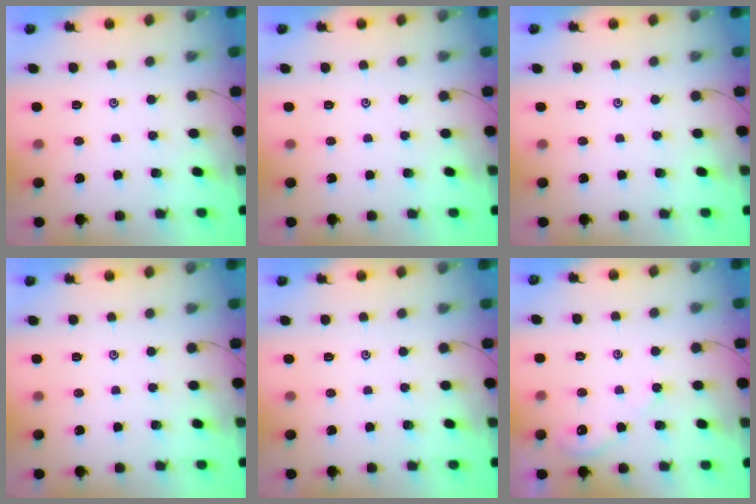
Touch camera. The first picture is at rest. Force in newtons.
{"total": 0.0}
{"total": 0.0}
{"total": 0.0}
{"total": 0.0}
{"total": 2.1, "press": 2.1, "slide": 0.3}